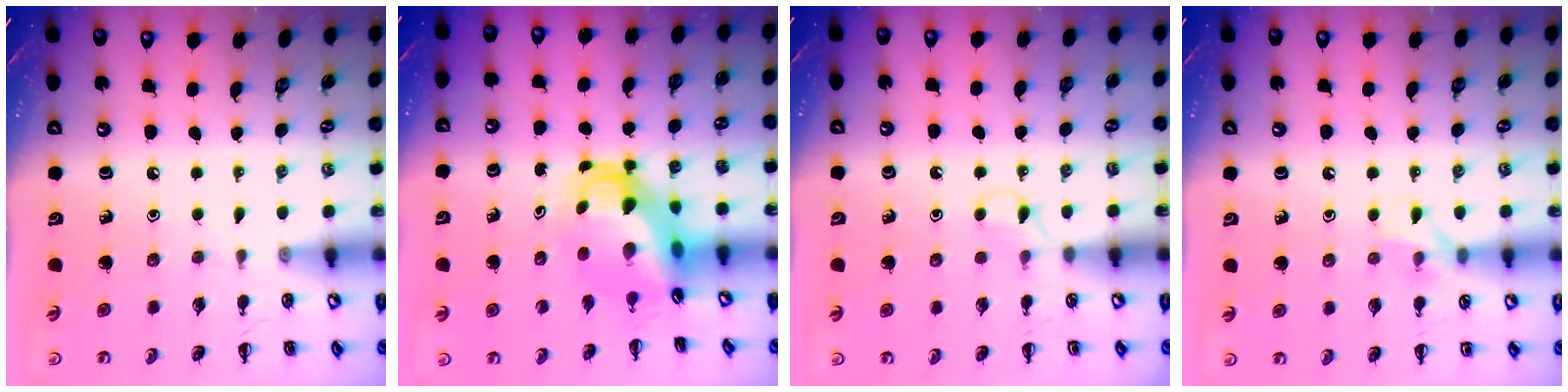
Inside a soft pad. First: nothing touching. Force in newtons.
{"total": 5.5, "press": 5.3, "slide": 1.5}
{"total": 2.6, "press": 2.4, "slide": 0.9}
{"total": 6.3, "press": 6.2, "slide": 0.9}